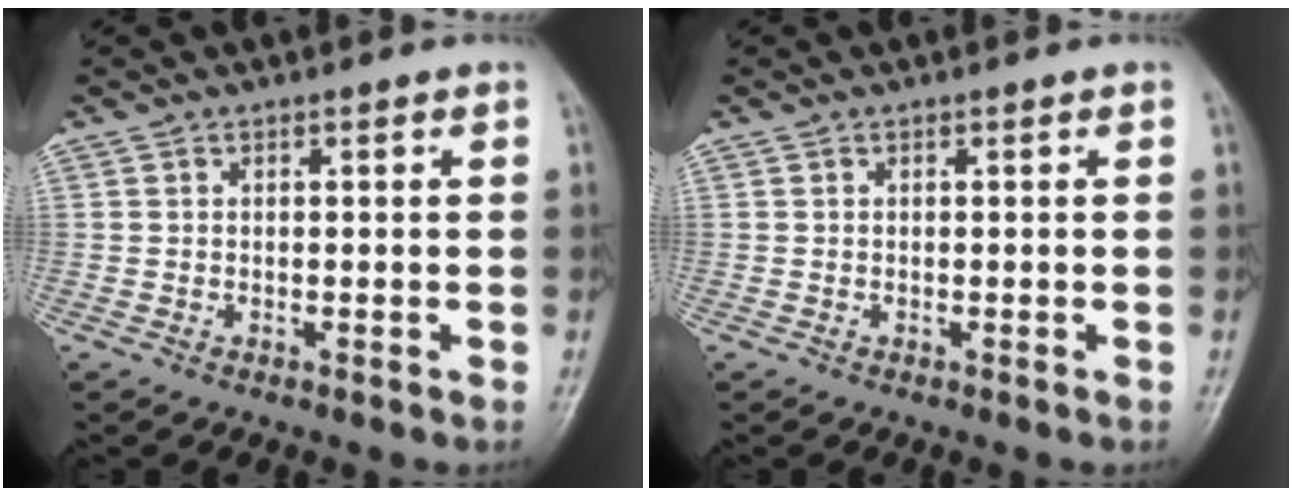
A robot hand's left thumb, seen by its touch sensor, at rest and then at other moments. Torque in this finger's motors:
{"motor_torque": [0.00, 0.00, 0.00, 0.00, 0.00]}